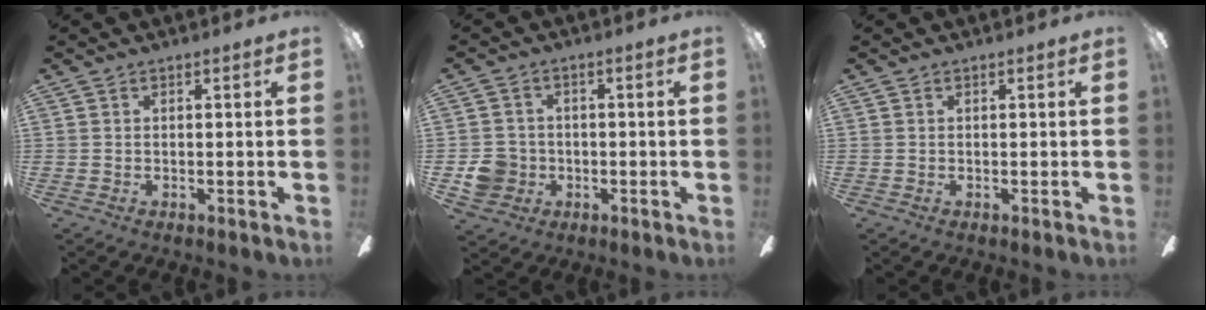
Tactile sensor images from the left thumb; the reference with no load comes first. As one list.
[{"total": 7.0, "force": [-1.5, 6.5, 1.9], "torque": [-0.036, 0.016, -0.022]}, {"total": 0.0}]